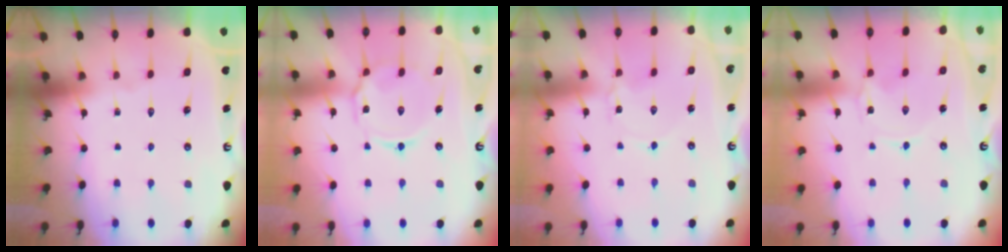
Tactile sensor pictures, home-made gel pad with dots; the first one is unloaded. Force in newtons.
{"total": 8.6, "press": 8.5, "slide": 0.7}
{"total": 0.8, "press": 0.8, "slide": 0.1}
{"total": 0.0}